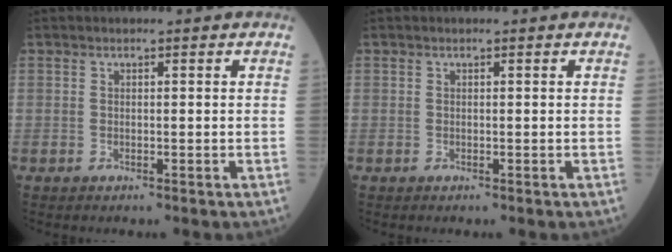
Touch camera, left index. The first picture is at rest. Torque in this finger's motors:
{"motor_torque": [-0.01, 0.02, 0.00, 0.00]}